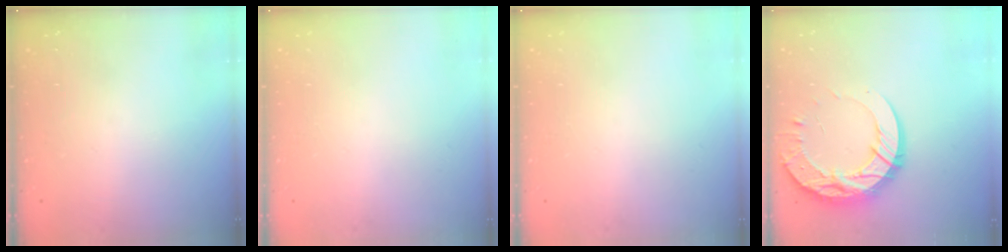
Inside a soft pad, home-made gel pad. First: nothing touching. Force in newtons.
{"total": 0.0}
{"total": 0.0}
{"total": 18.0, "press": 17.9, "slide": 1.6}